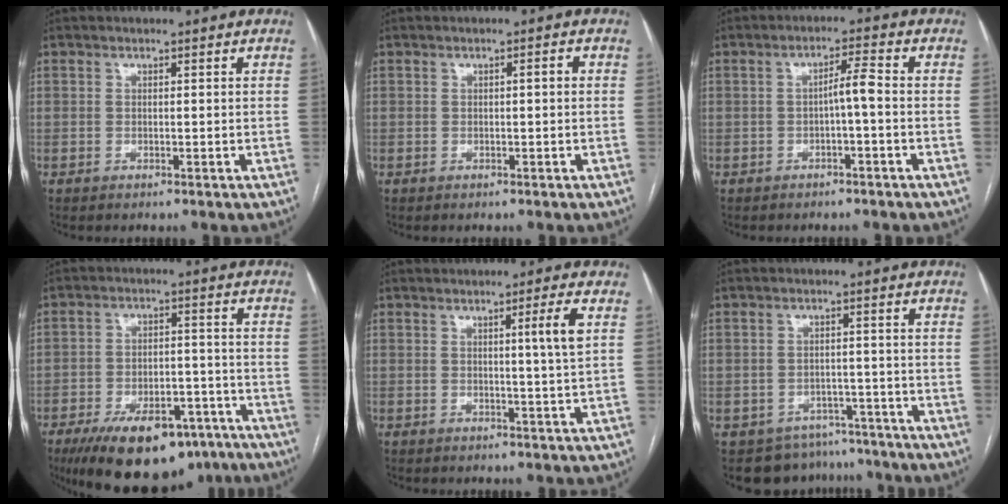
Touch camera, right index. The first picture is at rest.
{"total": 0.9, "force": [0.0, 0.1, 0.9], "torque": [-0.012, 0.003, 0.000]}
{"total": 3.2, "force": [-0.7, 0.1, 3.1], "torque": [-0.049, 0.009, -0.012]}
{"total": 18.5, "force": [-13.1, 8.4, 10.0], "torque": [-0.151, 0.013, -0.190]}
{"total": 3.6, "force": [0.9, -1.2, 3.3], "torque": [-0.051, -0.009, 0.016]}
{"total": 8.0, "force": [-6.6, 4.6, 0.0], "torque": [0.012, 0.017, -0.080]}